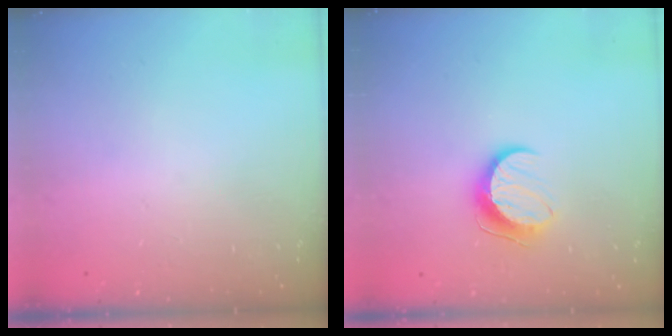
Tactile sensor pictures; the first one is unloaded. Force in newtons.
{"total": 9.7, "press": 9.6, "slide": 0.6}